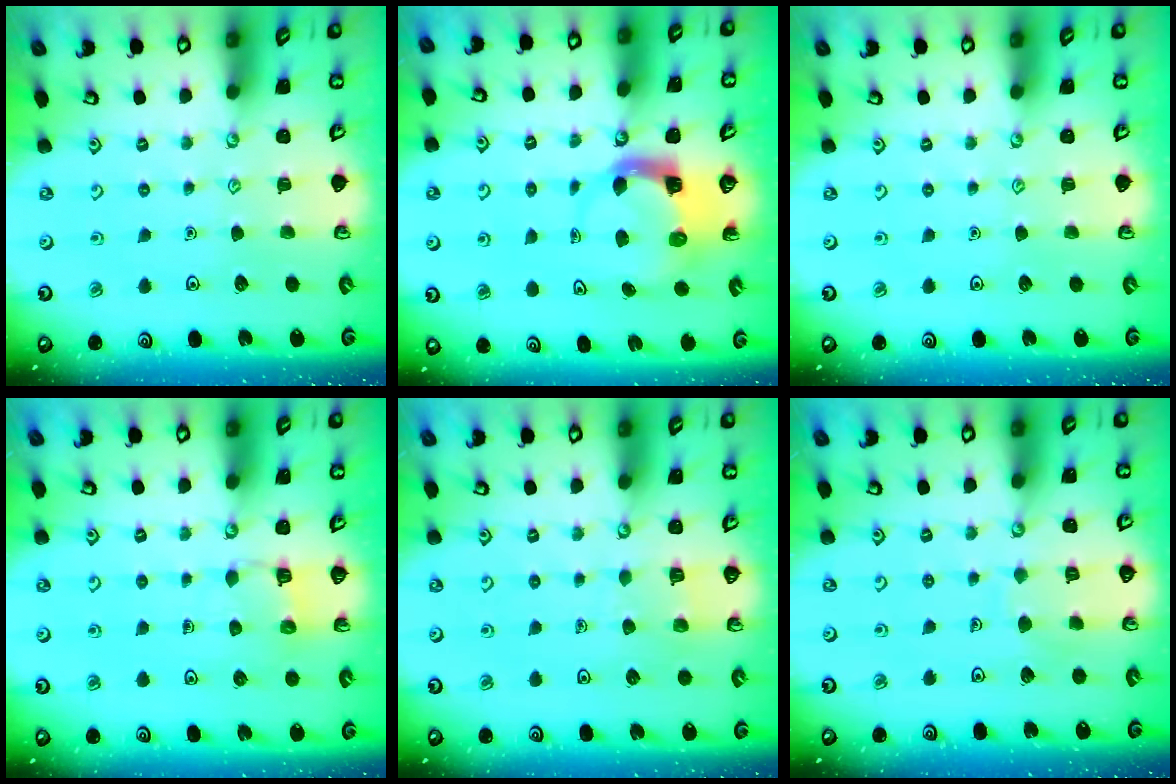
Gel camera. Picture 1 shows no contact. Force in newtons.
{"total": 4.0, "press": 3.9, "slide": 0.6}
{"total": 0.0}
{"total": 4.6, "press": 4.6, "slide": 0.3}
{"total": 4.7, "press": 4.7, "slide": 0.4}
{"total": 6.1, "press": 6.1, "slide": 0.2}